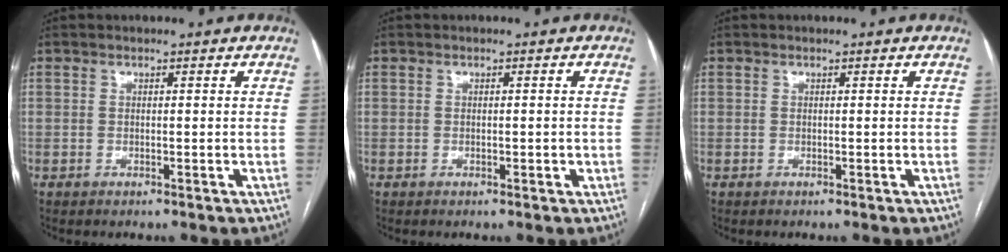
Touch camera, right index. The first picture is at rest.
{"total": 0.6, "force": [-0.1, 0.4, 0.5], "torque": [-0.006, 0.000, 0.000]}
{"total": 0.0}